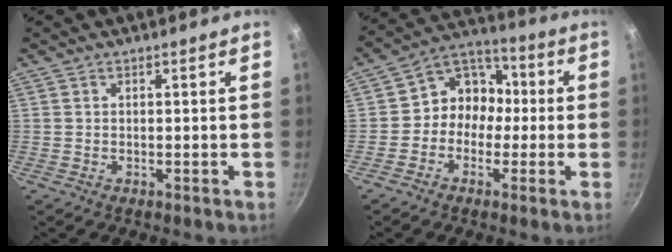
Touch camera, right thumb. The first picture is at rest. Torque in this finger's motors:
{"motor_torque": [-0.02, -0.05, 0.05, 0.16, 0.17]}